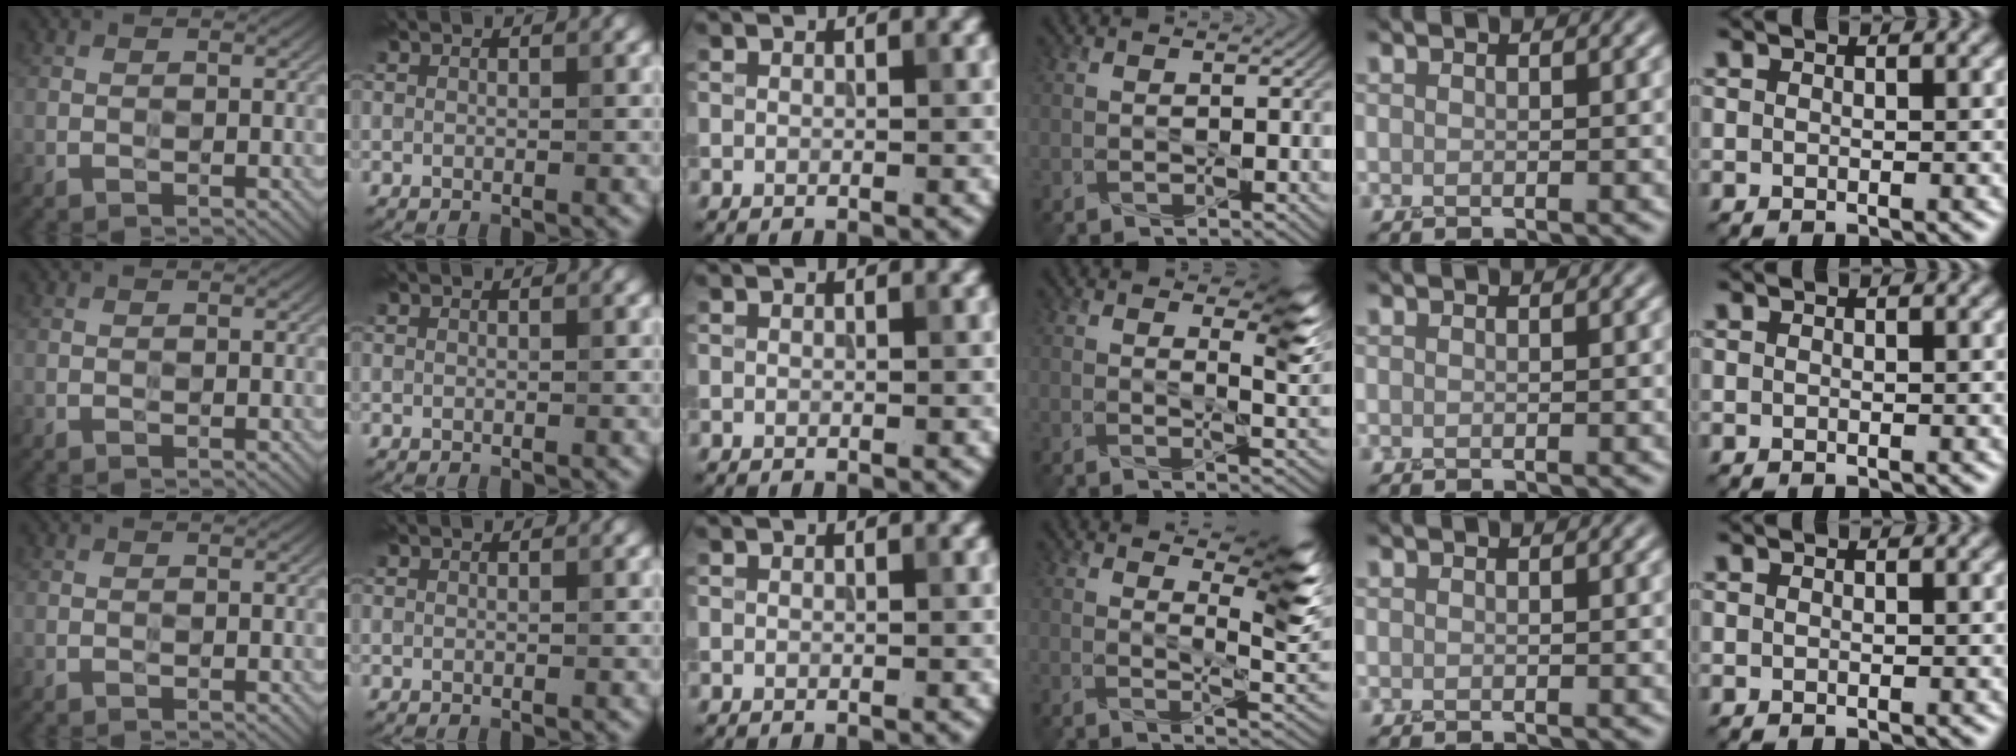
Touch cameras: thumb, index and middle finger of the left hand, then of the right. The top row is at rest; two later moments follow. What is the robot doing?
{"motion": "squeeze", "object": "paper clamp"}